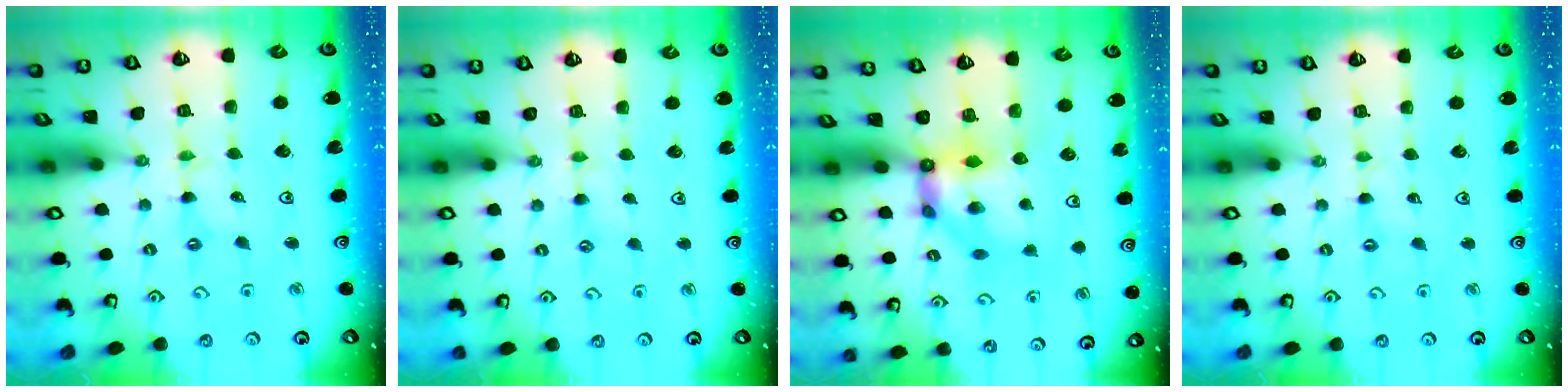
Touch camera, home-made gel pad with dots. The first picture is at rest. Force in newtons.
{"total": 2.6, "press": 2.6, "slide": 0.4}
{"total": 7.6, "press": 7.6, "slide": 0.4}
{"total": 1.5, "press": 1.5, "slide": 0.3}